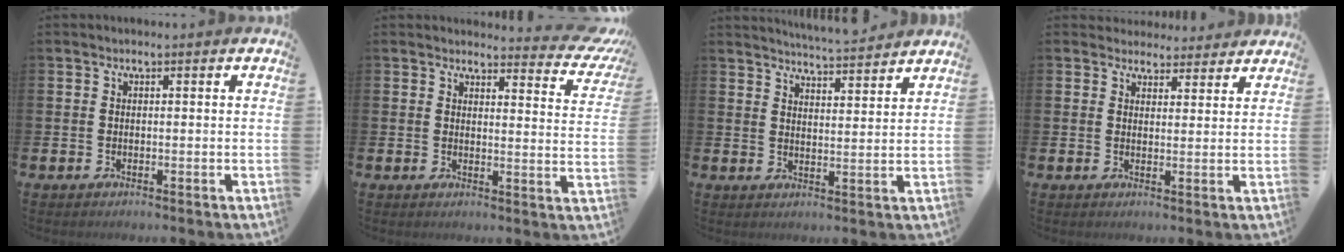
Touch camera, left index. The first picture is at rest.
{"total": 3.6, "force": [3.4, 0.9, 0.6], "torque": [0.007, -0.037, 0.052]}
{"total": 4.8, "force": [4.8, -0.3, 0.1], "torque": [-0.009, -0.034, 0.085]}
{"total": 3.7, "force": [3.4, 1.4, -0.2], "torque": [0.005, -0.019, 0.061]}